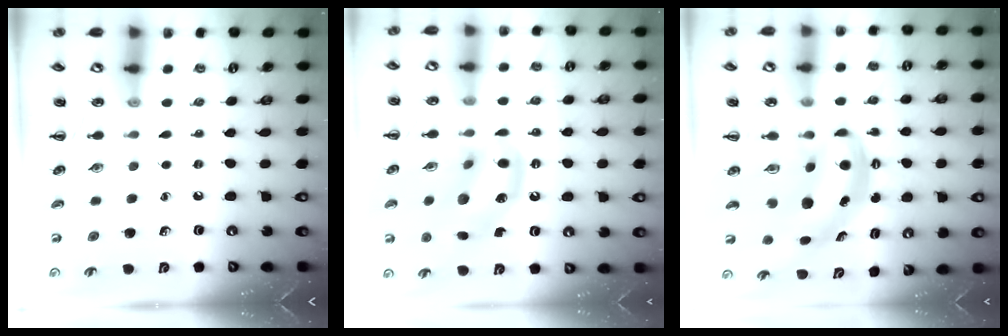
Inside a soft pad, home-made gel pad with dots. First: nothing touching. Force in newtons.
{"total": 13.8, "press": 13.6, "slide": 2.8}
{"total": 8.0, "press": 7.8, "slide": 1.7}